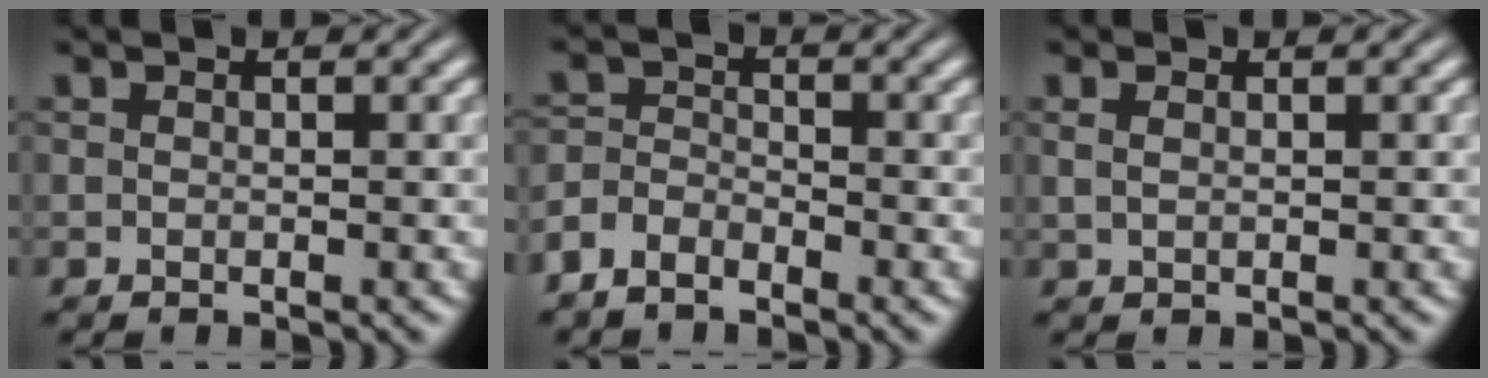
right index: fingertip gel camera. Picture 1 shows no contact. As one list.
[{"total": 2.6, "force": [-2.2, 1.1, 0.7], "torque": [-0.006, -0.014, -0.038]}, {"total": 1.2, "force": [0.6, -0.9, 0.5], "torque": [0.000, 0.002, 0.018]}]